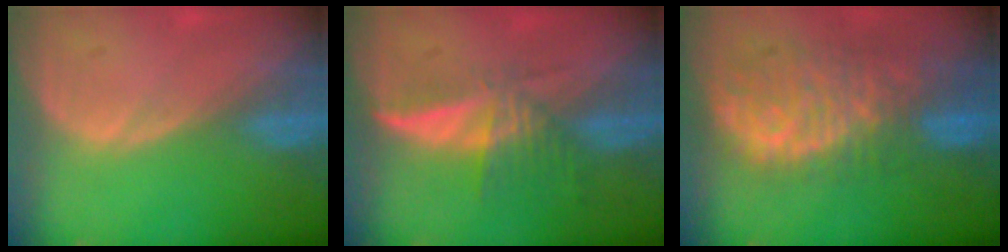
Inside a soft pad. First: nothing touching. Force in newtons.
{"total": 6.0, "press": 5.2, "slide": 2.9}
{"total": 10.9, "press": 9.5, "slide": 5.4}